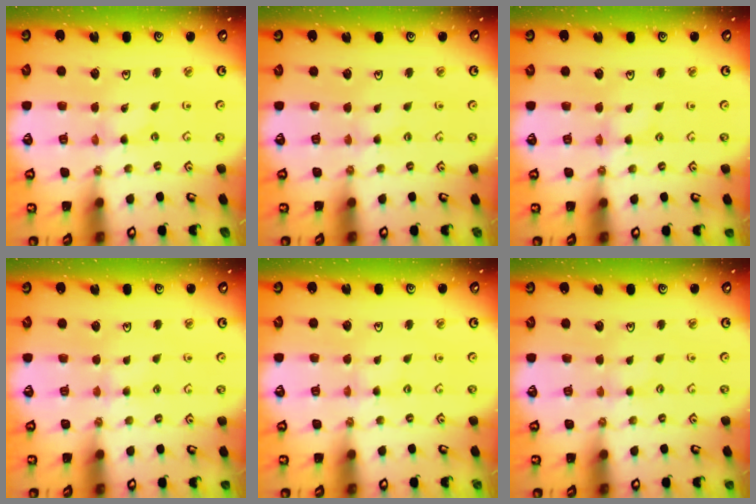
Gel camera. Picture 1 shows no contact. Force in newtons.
{"total": 2.1, "press": 2.0, "slide": 0.4}
{"total": 1.7, "press": 1.7, "slide": 0.3}
{"total": 2.9, "press": 2.8, "slide": 0.6}
{"total": 1.5, "press": 1.5, "slide": 0.3}
{"total": 1.7, "press": 1.6, "slide": 0.3}